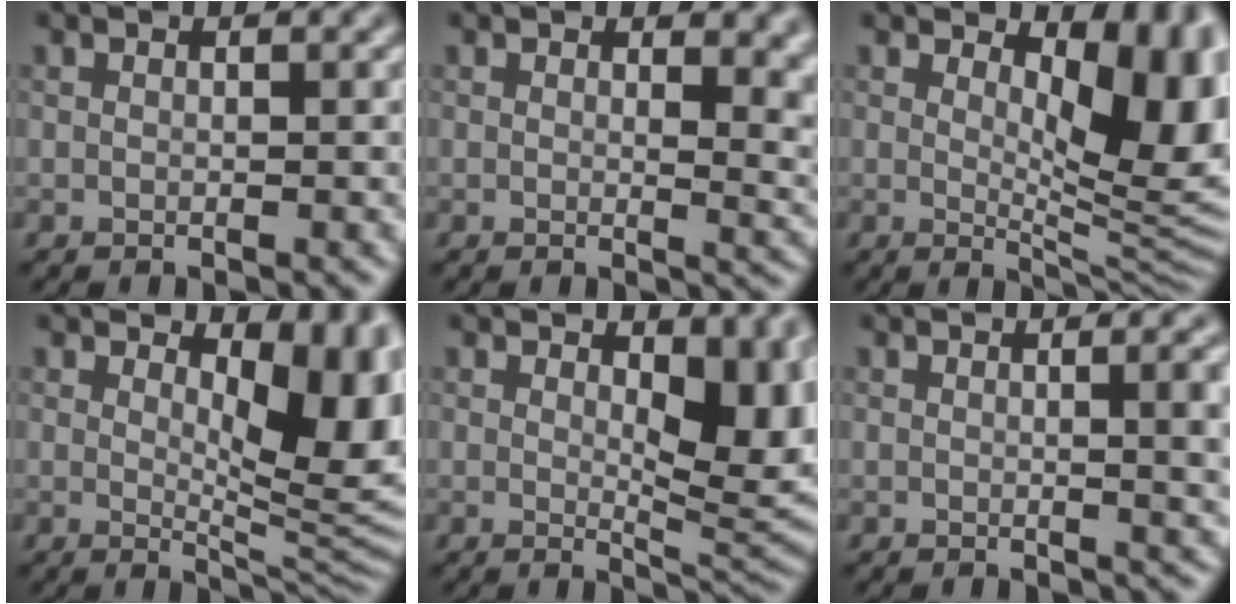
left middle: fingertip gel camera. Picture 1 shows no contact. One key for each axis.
{"total": 4.2, "fx": 1.6, "fy": 2.1, "fz": 3.2, "tx": -0.027, "ty": -0.013, "tz": 0.027}
{"total": 9.1, "fx": 2.7, "fy": 4.1, "fz": 7.7, "tx": -0.103, "ty": -0.015, "tz": 0.044}
{"total": 8.1, "fx": 2.4, "fy": 3.6, "fz": 6.9, "tx": -0.090, "ty": -0.015, "tz": 0.039}
{"total": 6.6, "fx": 1.7, "fy": 3.2, "fz": 5.5, "tx": -0.073, "ty": -0.012, "tz": 0.026}
{"total": 4.5, "fx": 0.4, "fy": 1.4, "fz": 4.2, "tx": -0.041, "ty": 0.009, "tz": 0.004}